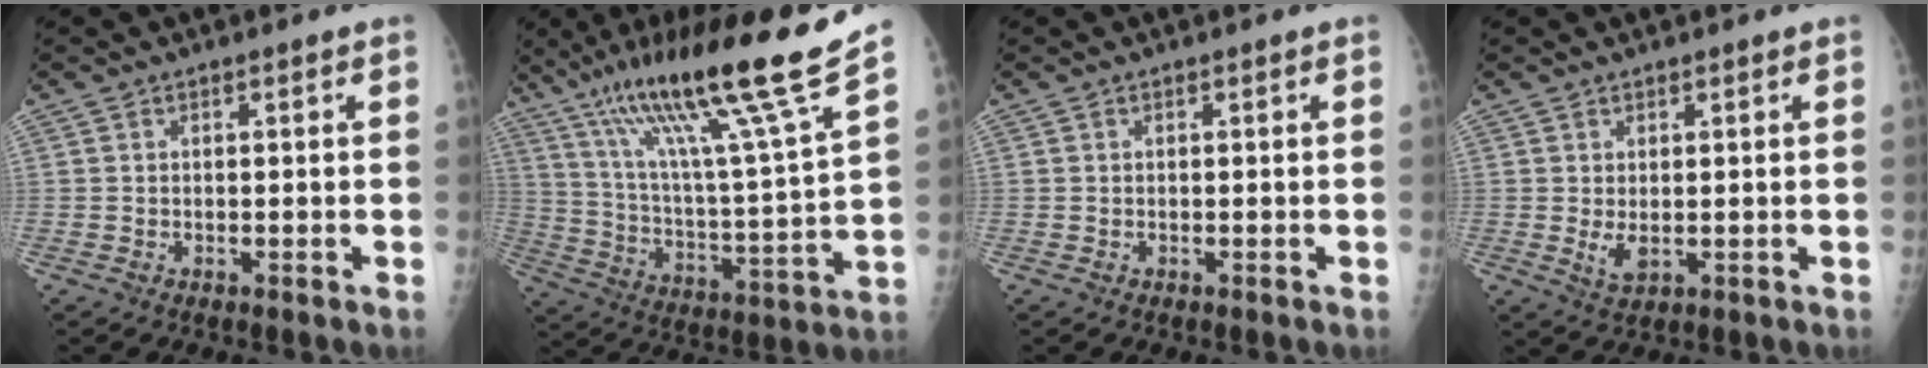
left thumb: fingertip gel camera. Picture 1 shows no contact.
{"total": 22.9, "force": [16.0, -0.4, 16.3], "torque": [-0.250, -0.074, 0.277]}
{"total": 0.0}
{"total": 2.9, "force": [0.3, 1.6, 2.5], "torque": [-0.040, -0.009, 0.012]}